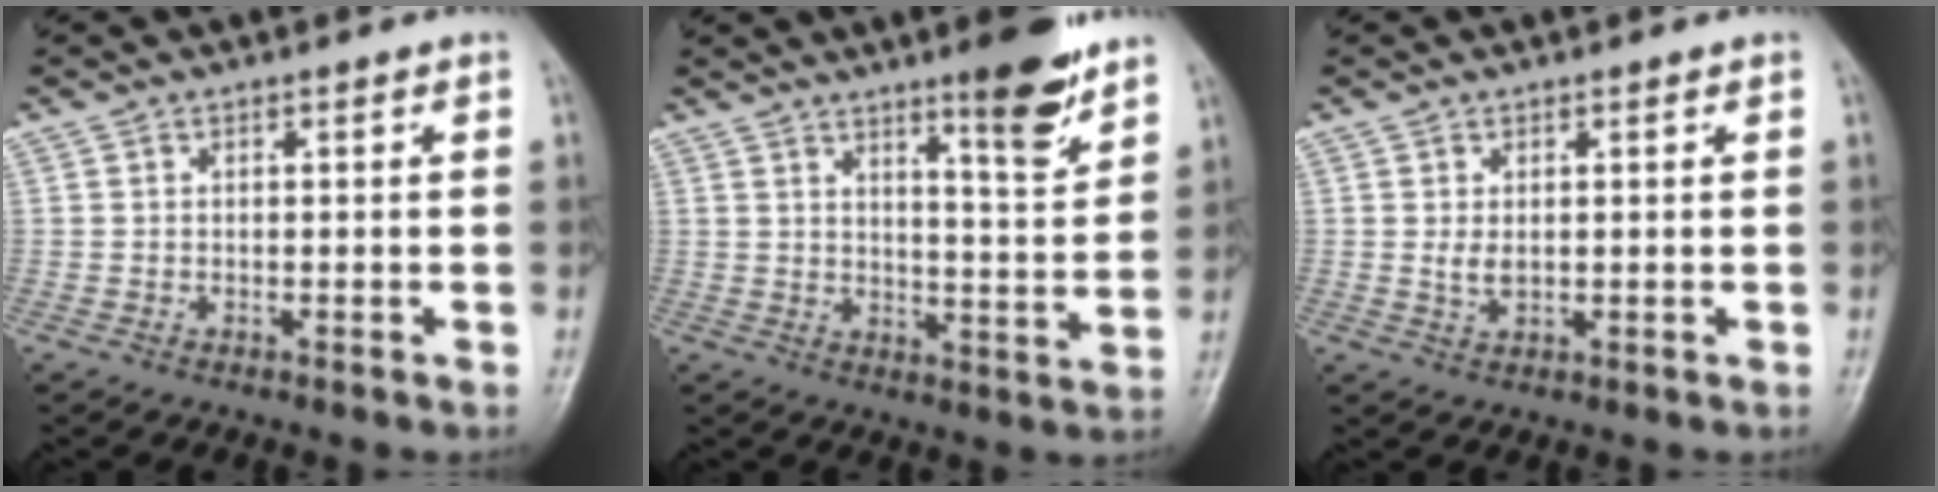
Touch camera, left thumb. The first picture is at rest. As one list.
[{"total": 9.8, "force": [6.8, 1.4, 6.8], "torque": [-0.088, -0.053, 0.103]}, {"total": 2.5, "force": [0.8, 1.4, 1.8], "torque": [-0.028, -0.009, 0.018]}]